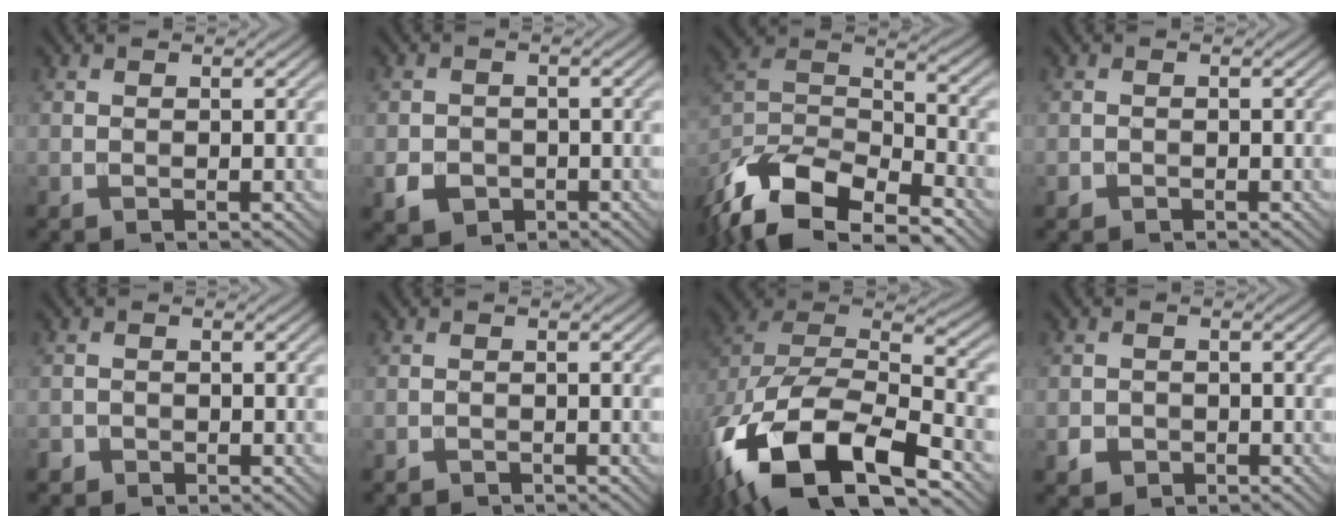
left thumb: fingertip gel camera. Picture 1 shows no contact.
{"total": 3.6, "force": [-1.6, 3.0, 1.4], "torque": [-0.029, -0.012, -0.029]}
{"total": 15.5, "force": [-11.3, 6.3, 8.4], "torque": [-0.216, -0.027, -0.193]}
{"total": 0.8, "force": [-0.6, 0.6, 0.1], "torque": [-0.001, -0.004, -0.011]}
{"total": 1.3, "force": [-0.9, 0.8, 0.1], "torque": [-0.001, -0.002, -0.022]}
{"total": 0.7, "force": [-0.7, 0.2, 0.0], "torque": [0.002, -0.003, -0.013]}
{"total": 18.1, "force": [-8.8, 9.2, 12.9], "torque": [-0.291, -0.044, -0.141]}
{"total": 1.9, "force": [-1.0, 1.6, 0.6], "torque": [-0.008, -0.006, -0.020]}